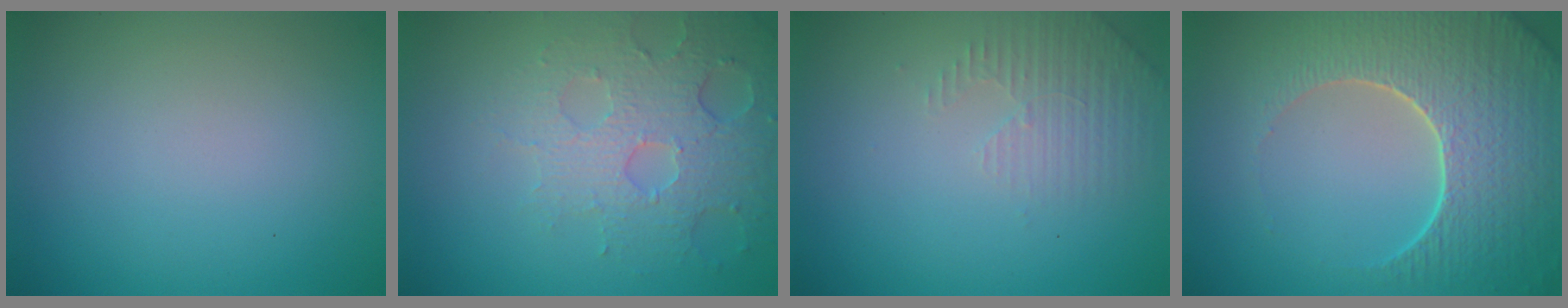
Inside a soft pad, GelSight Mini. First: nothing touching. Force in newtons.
{"total": 4.2, "press": 4.1, "slide": 0.9}
{"total": 2.3, "press": 2.2, "slide": 0.6}
{"total": 7.6, "press": 5.9, "slide": 4.8}